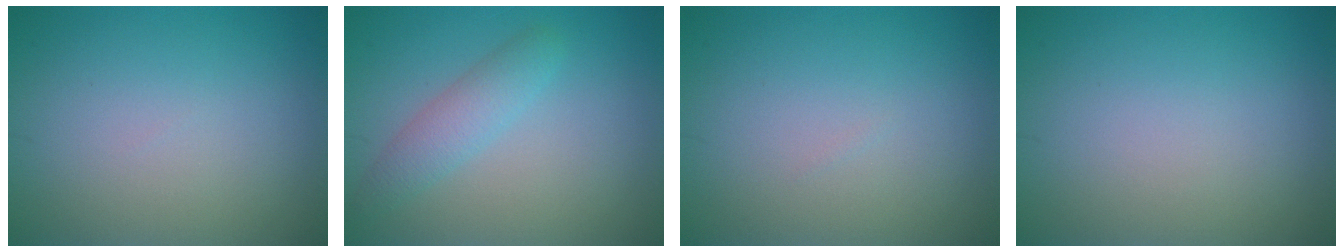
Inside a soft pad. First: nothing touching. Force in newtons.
{"total": 2.5, "press": 2.5, "slide": 0.1}
{"total": 0.0}
{"total": 0.0}